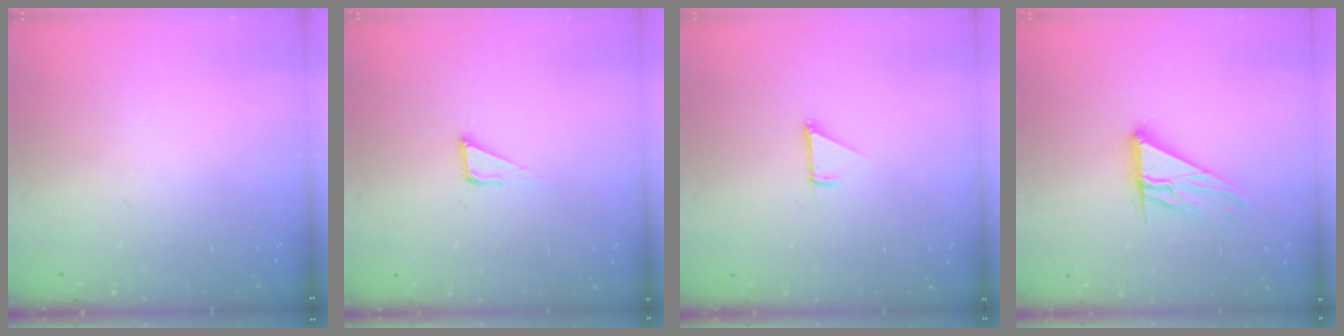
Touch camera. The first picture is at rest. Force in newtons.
{"total": 4.8, "press": 4.8, "slide": 0.4}
{"total": 0.9, "press": 0.9, "slide": 0.1}
{"total": 11.7, "press": 11.7, "slide": 0.9}